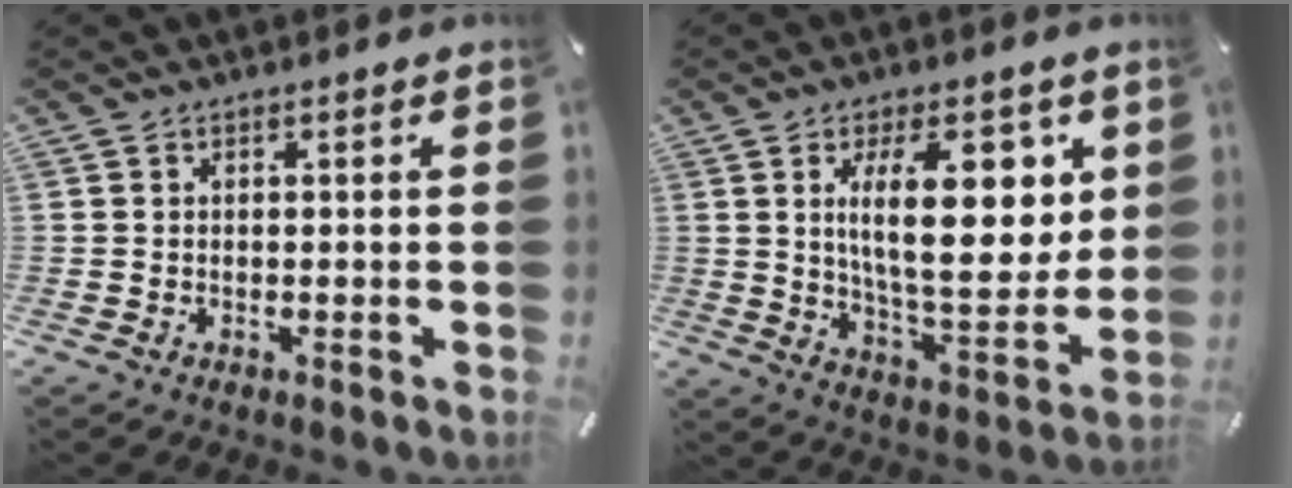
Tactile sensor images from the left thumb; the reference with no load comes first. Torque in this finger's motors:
{"motor_torque": [0.60, 0.67, 1.71, -1.06, 0.29]}